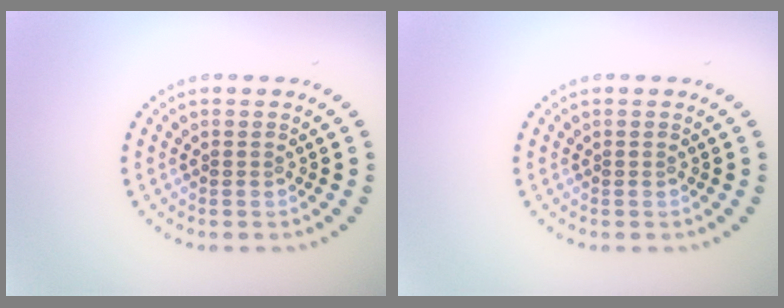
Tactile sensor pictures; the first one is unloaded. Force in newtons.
{"total": 0.0}